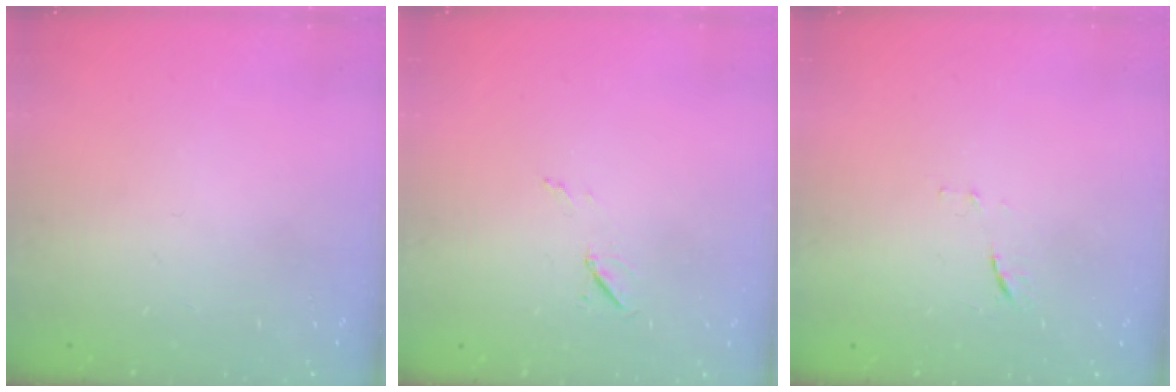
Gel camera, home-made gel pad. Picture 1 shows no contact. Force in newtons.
{"total": 5.0, "press": 4.6, "slide": 1.9}
{"total": 5.0, "press": 5.0, "slide": 0.6}